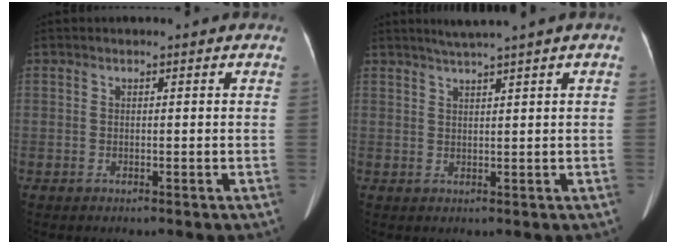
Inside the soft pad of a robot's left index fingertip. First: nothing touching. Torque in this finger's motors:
{"motor_torque": [-0.12, -0.28, -0.14, 0.01]}